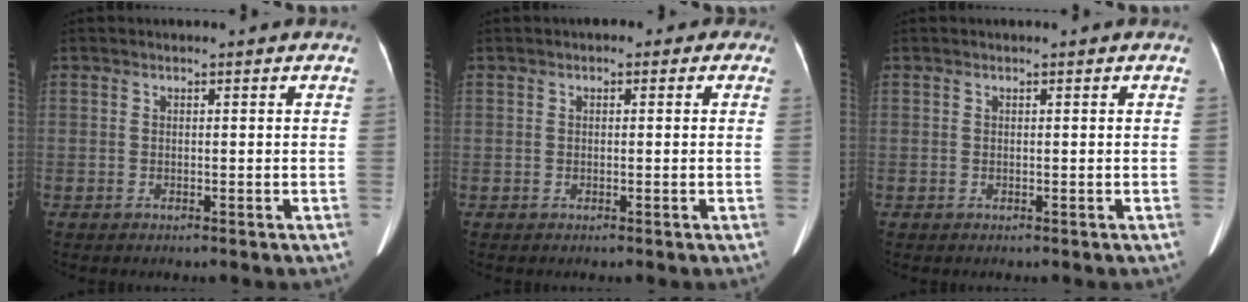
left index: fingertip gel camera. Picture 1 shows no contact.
{"total": 1.4, "force": [0.2, 1.1, 0.8], "torque": [-0.001, 0.015, -0.009]}
{"total": 0.0}